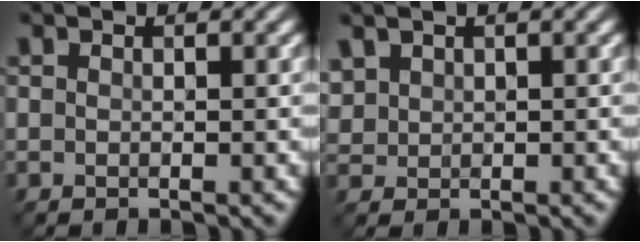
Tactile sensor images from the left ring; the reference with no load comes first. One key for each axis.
{"total": 1.1, "fx": 0.7, "fy": 0.9, "fz": 0.1, "tx": -0.009, "ty": 0.005, "tz": 0.028}